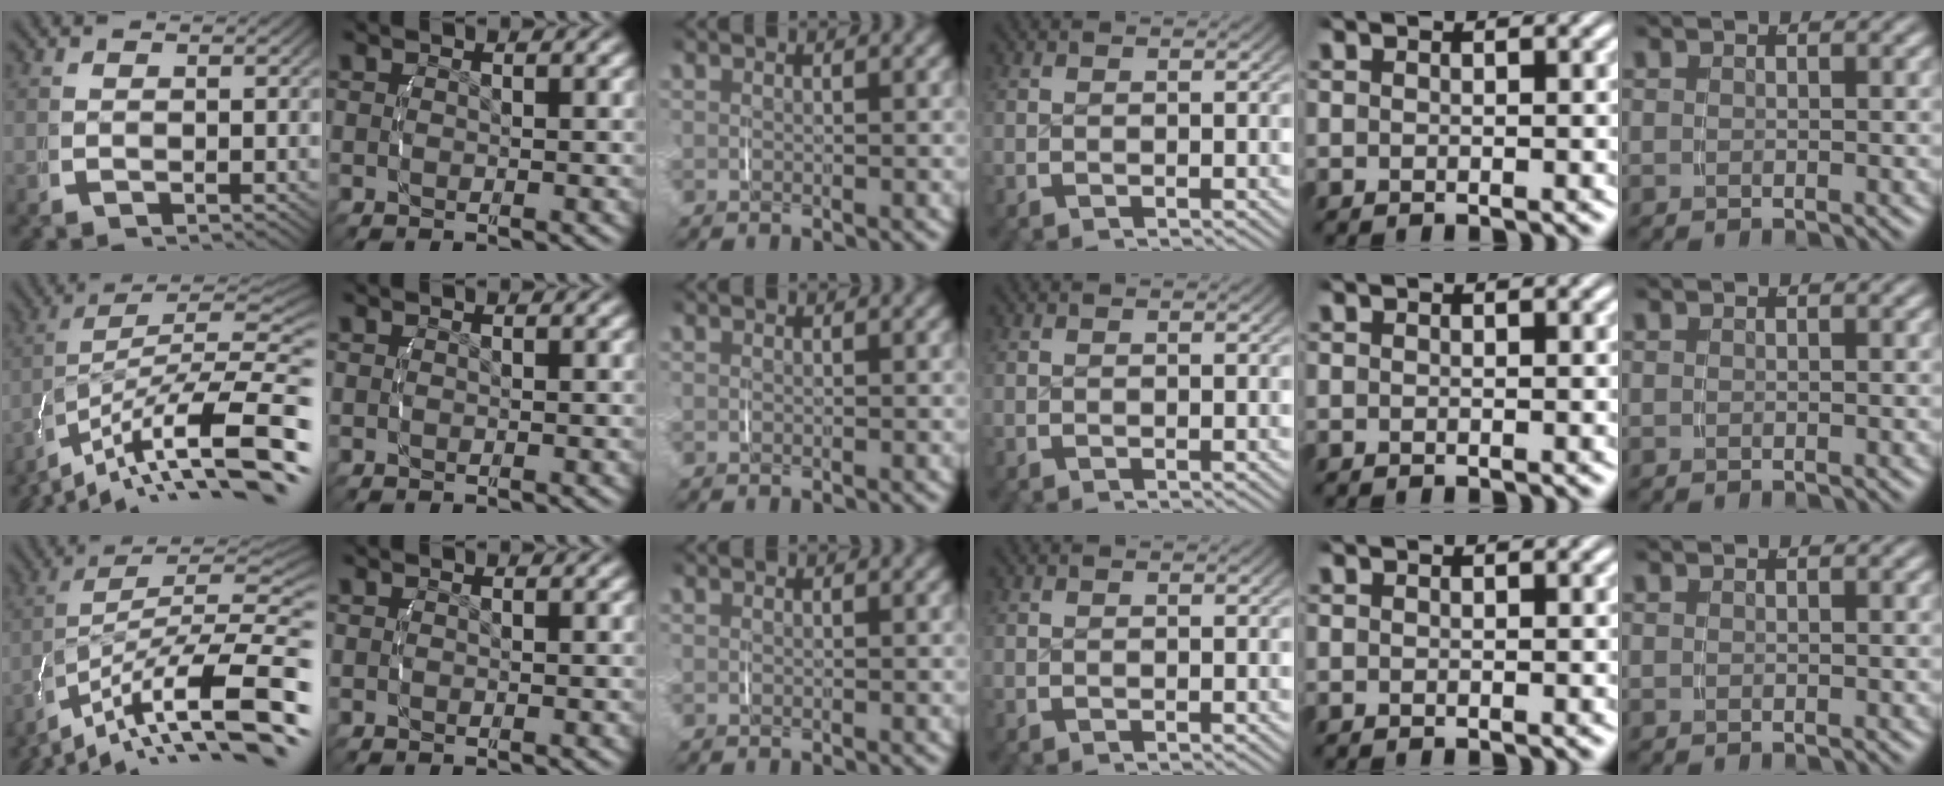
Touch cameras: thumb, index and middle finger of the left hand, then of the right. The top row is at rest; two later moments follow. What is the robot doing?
{"motion": "lift_and_place", "object": "string"}